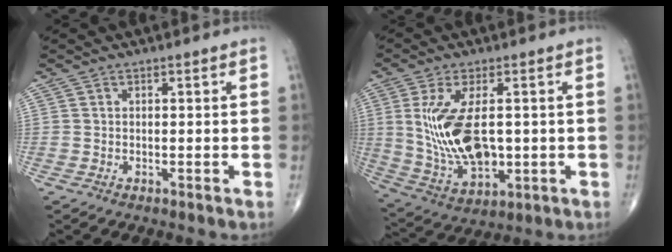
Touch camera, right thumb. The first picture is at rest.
{"total": 14.6, "force": [0.9, 7.4, 12.6], "torque": [-0.248, -0.014, 0.034]}